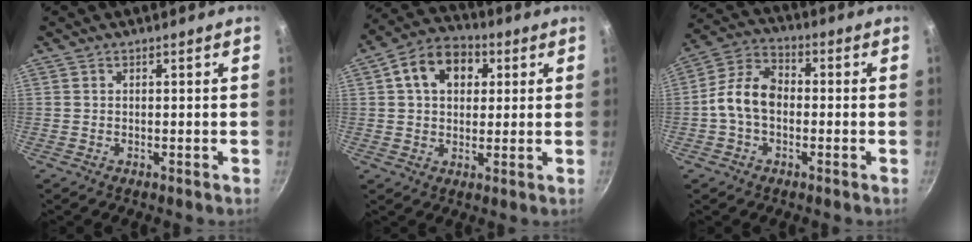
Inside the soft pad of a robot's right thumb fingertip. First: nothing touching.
{"total": 11.5, "force": [3.4, 8.3, 7.2], "torque": [-0.092, 0.015, 0.039]}
{"total": 9.4, "force": [-1.1, 6.5, 6.7], "torque": [-0.110, 0.032, -0.039]}